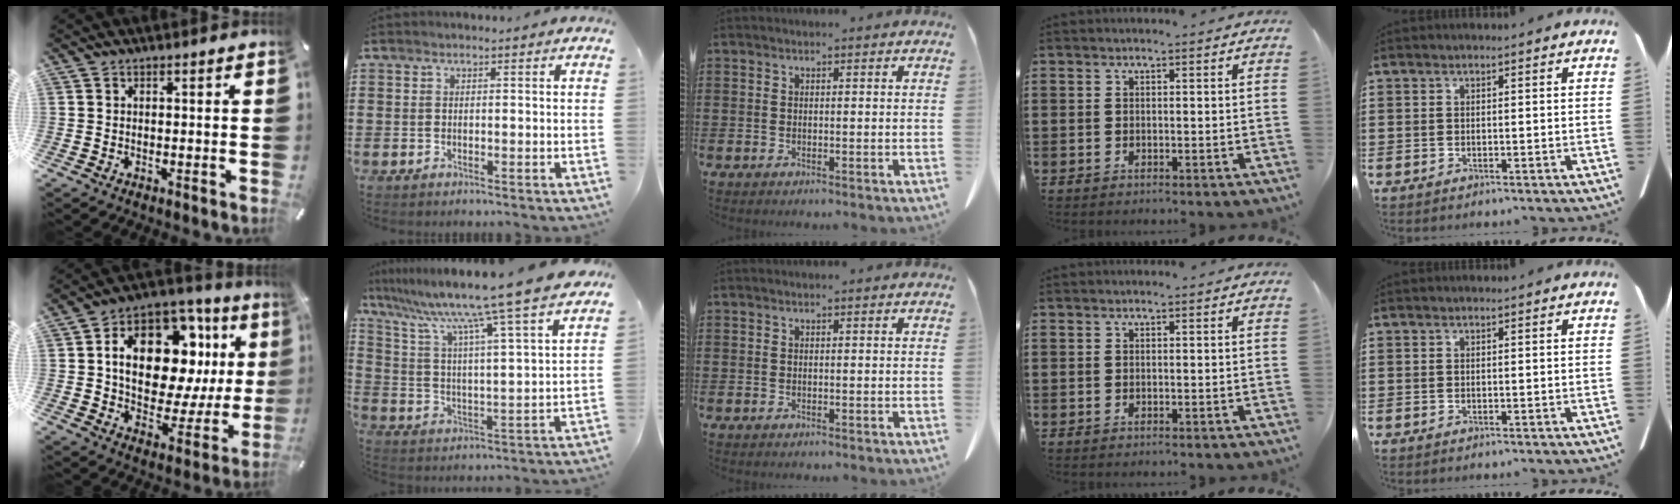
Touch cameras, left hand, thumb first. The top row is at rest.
{"thumb": {"total": 20.8, "force": [6.2, 12.5, 15.4], "torque": [-0.244, -0.036, 0.101]}, "index": {"total": 11.0, "force": [9.4, -1.7, 5.5], "torque": [-0.144, -0.069, 0.145]}}